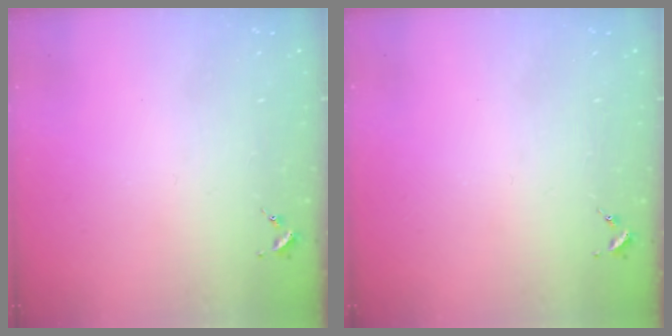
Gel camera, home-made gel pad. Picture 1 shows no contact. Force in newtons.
{"total": 0.0}